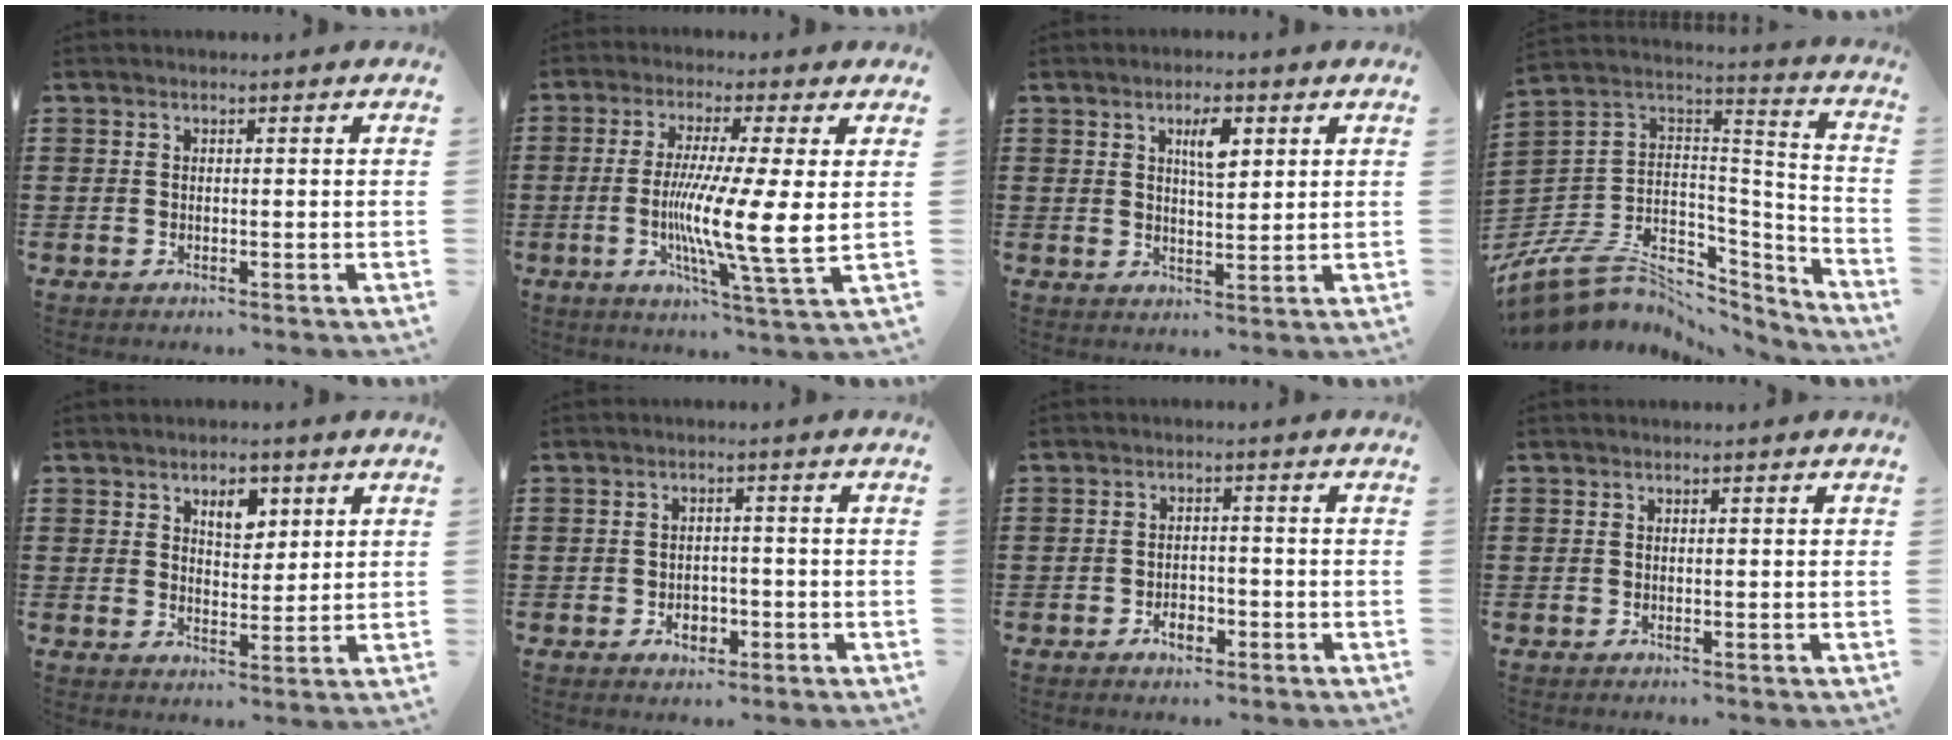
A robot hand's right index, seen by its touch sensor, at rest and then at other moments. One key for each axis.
{"total": 10.3, "fx": -0.5, "fy": -0.3, "fz": 10.3, "tx": -0.191, "ty": -0.014, "tz": -0.012}
{"total": 4.5, "fx": 2.0, "fy": 1.4, "fz": 3.7, "tx": -0.064, "ty": 0.002, "tz": 0.029}
{"total": 8.6, "fx": -4.7, "fy": 6.1, "fz": 3.8, "tx": -0.105, "ty": -0.007, "tz": -0.087}
{"total": 4.7, "fx": 2.6, "fy": 2.7, "fz": 2.8, "tx": -0.041, "ty": 0.002, "tz": 0.042}
{"total": 2.7, "fx": -1.2, "fy": 1.9, "fz": 1.6, "tx": -0.026, "ty": -0.003, "tz": -0.025}
{"total": 2.8, "fx": -1.6, "fy": 1.5, "fz": 1.7, "tx": -0.034, "ty": 0.002, "tz": -0.032}
{"total": 0.0}